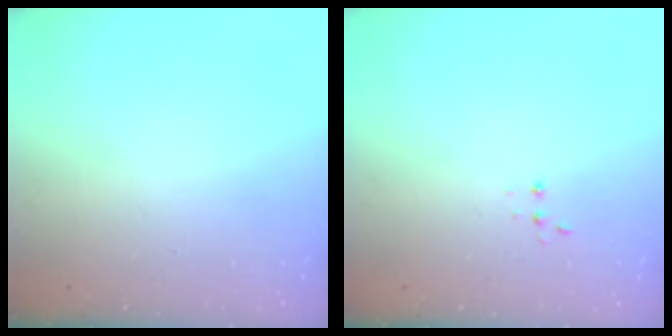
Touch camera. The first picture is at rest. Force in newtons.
{"total": 2.7, "press": 2.7, "slide": 0.5}